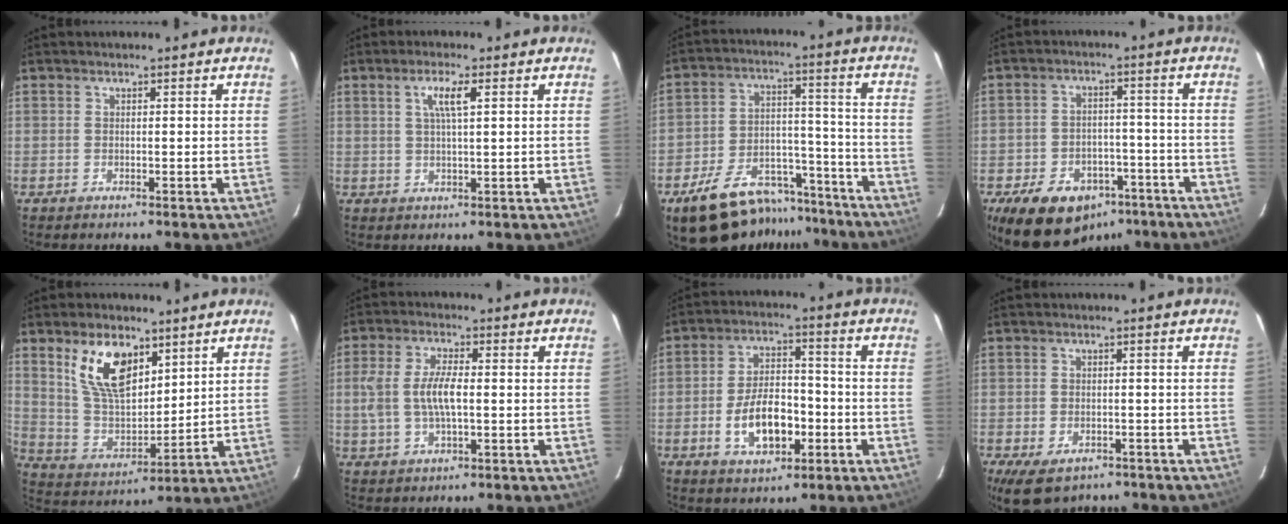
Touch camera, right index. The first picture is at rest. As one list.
[{"total": 4.0, "force": [1.5, 0.5, 3.7], "torque": [-0.071, 0.003, 0.027]}, {"total": 18.6, "force": [-14.7, 9.0, 7.0], "torque": [-0.147, 0.042, -0.204]}, {"total": 17.1, "force": [-10.9, 10.6, 7.9], "torque": [-0.177, 0.017, -0.141]}, {"total": 13.5, "force": [7.3, 7.1, 8.9], "torque": [-0.169, 0.008, 0.151]}, {"total": 7.5, "force": [-0.3, 3.1, 6.8], "torque": [-0.138, 0.008, -0.002]}, {"total": 10.7, "force": [-3.5, 5.8, 8.3], "torque": [-0.162, 0.016, -0.046]}, {"total": 8.0, "force": [-5.0, 4.6, 4.3], "torque": [-0.088, -0.017, -0.072]}]